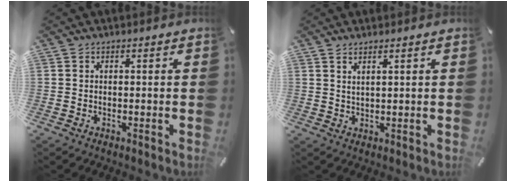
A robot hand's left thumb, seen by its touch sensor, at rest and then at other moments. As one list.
[{"total": 1.7, "force": [1.3, -0.2, 1.0], "torque": [-0.022, -0.003, 0.025]}]